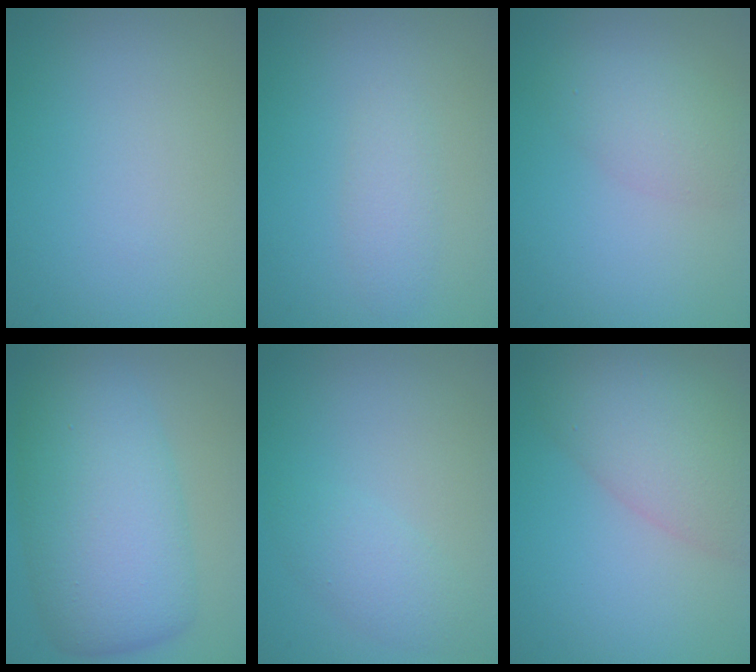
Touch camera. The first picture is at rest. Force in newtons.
{"total": 1.6, "press": 1.6, "slide": 0.0}
{"total": 3.0, "press": 3.0, "slide": 0.2}
{"total": 9.4, "press": 9.4, "slide": 0.2}
{"total": 2.0, "press": 2.0, "slide": 0.2}
{"total": 7.2, "press": 7.2, "slide": 0.5}